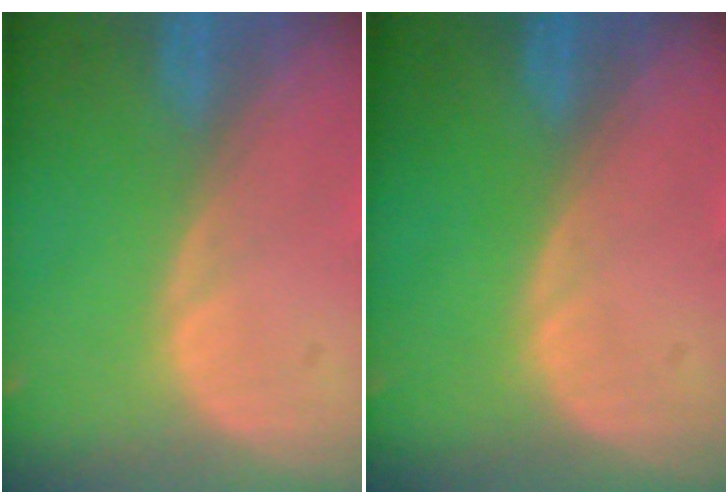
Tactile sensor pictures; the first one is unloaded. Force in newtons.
{"total": 0.0}